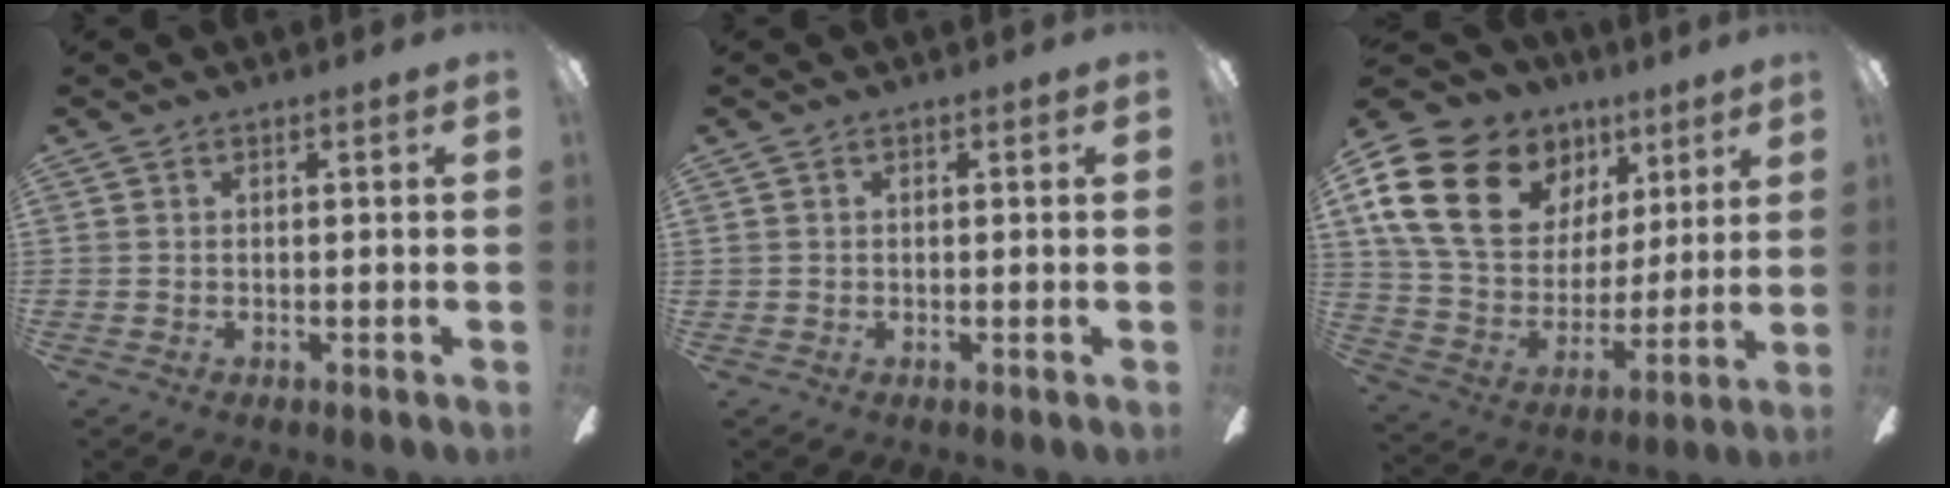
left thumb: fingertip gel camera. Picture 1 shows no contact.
{"total": 0.7, "force": [0.2, 0.6, 0.0], "torque": [0.000, 0.002, 0.004]}
{"total": 21.4, "force": [10.1, 14.9, 11.6], "torque": [-0.232, -0.042, 0.193]}